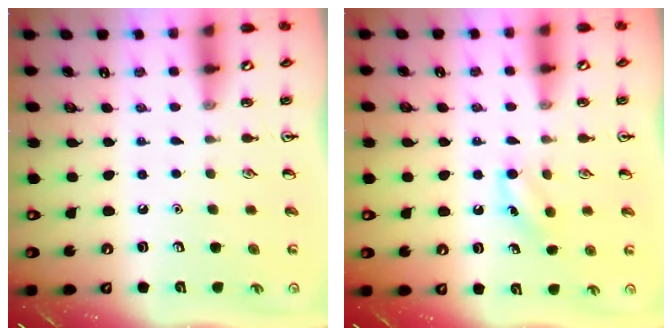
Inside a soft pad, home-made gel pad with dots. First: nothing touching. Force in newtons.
{"total": 6.6, "press": 6.2, "slide": 2.1}